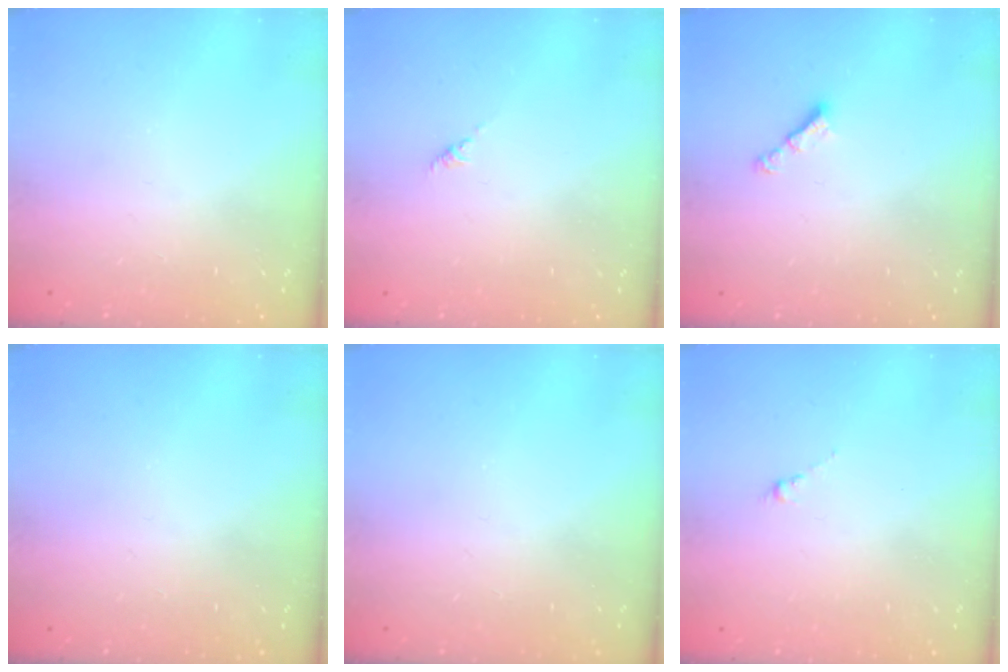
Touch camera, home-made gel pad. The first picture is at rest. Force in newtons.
{"total": 0.6, "press": 0.4, "slide": 0.4}
{"total": 3.1, "press": 3.1, "slide": 0.1}
{"total": 0.0}
{"total": 0.0}
{"total": 0.5, "press": 0.3, "slide": 0.4}